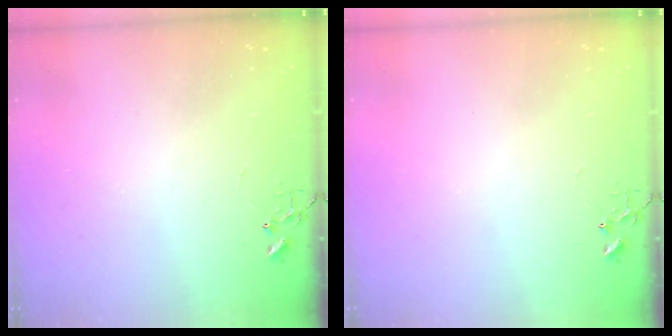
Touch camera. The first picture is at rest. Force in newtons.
{"total": 0.0}